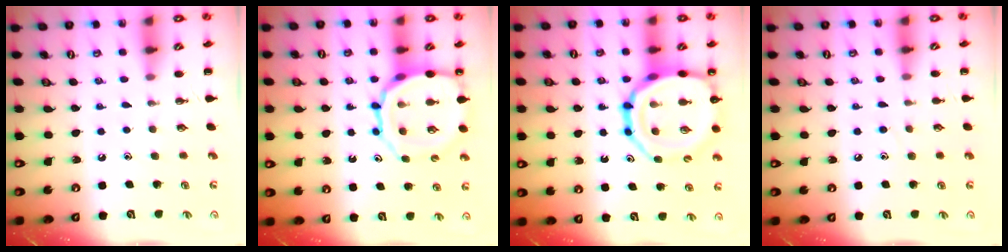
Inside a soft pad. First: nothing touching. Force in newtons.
{"total": 14.6, "press": 14.4, "slide": 2.3}
{"total": 19.2, "press": 18.9, "slide": 3.0}
{"total": 6.1, "press": 5.8, "slide": 2.1}